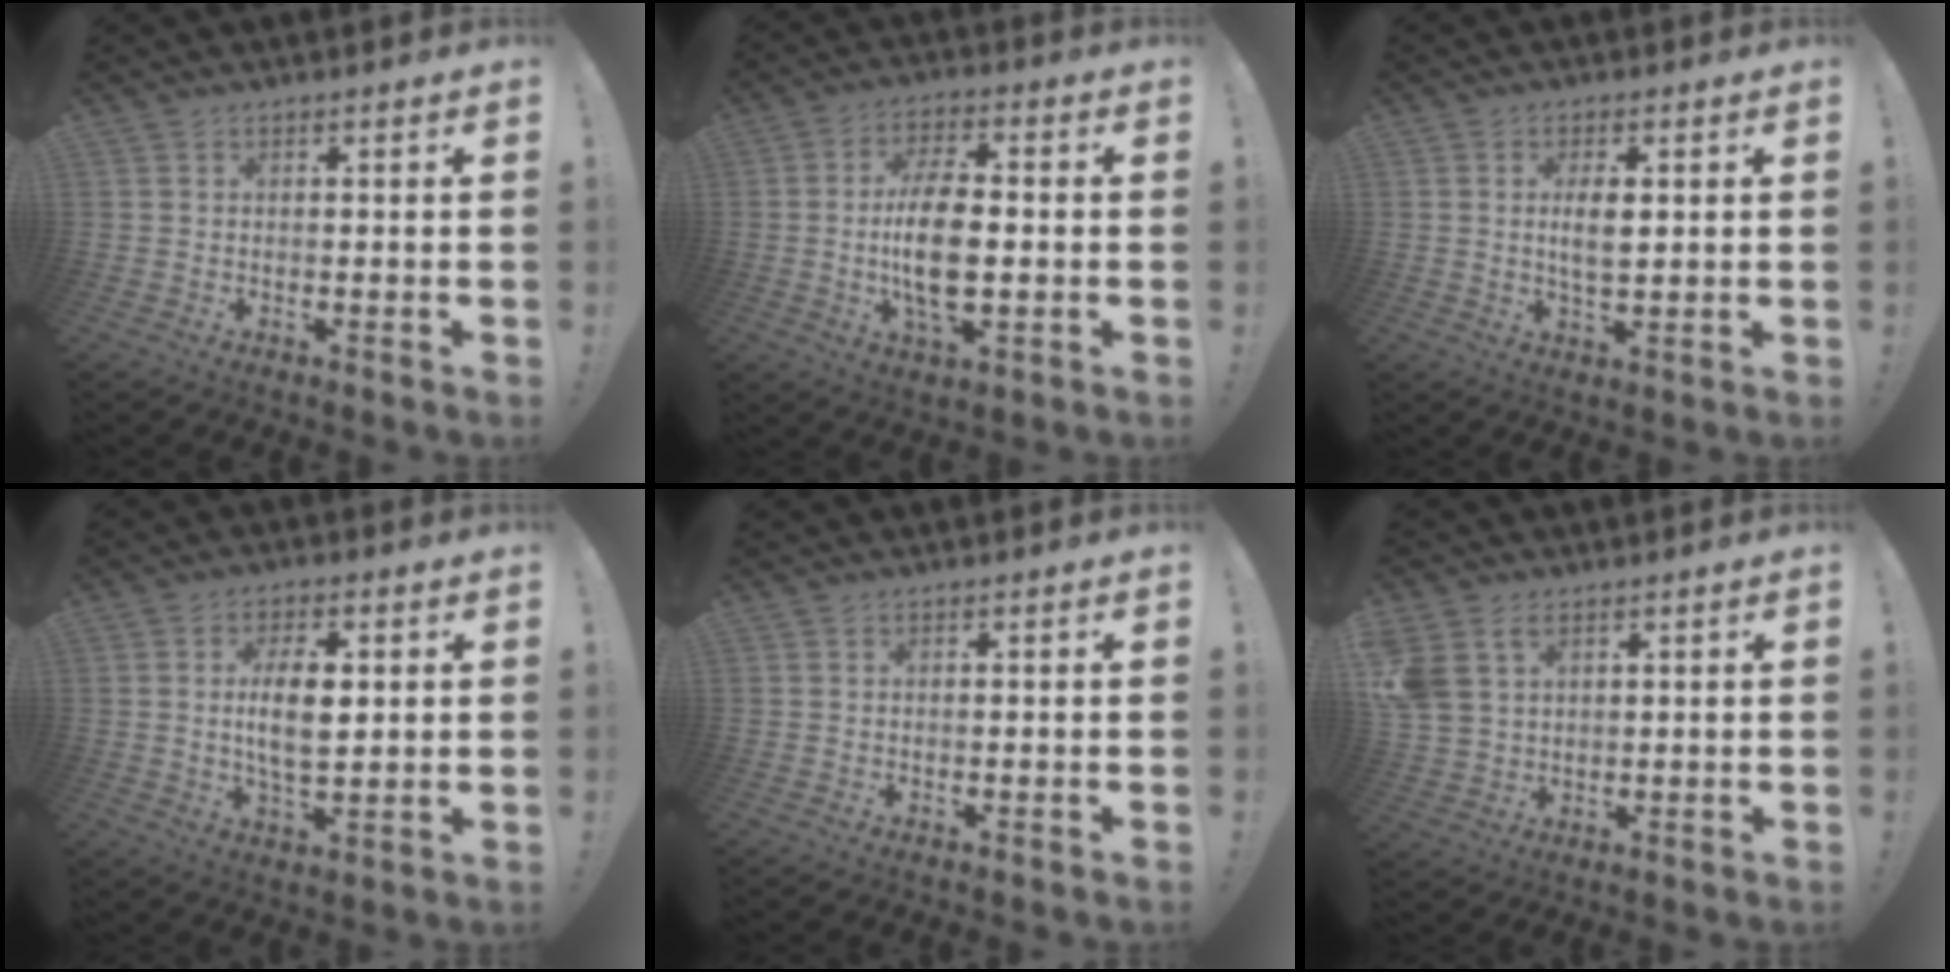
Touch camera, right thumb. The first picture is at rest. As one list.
[{"total": 13.6, "force": [-1.2, 6.4, 11.9], "torque": [-0.229, -0.004, -0.028]}, {"total": 5.4, "force": [0.8, 2.3, 4.8], "torque": [-0.083, -0.004, 0.008]}, {"total": 9.9, "force": [1.5, 4.6, 8.6], "torque": [-0.155, -0.007, 0.019]}, {"total": 0.0}, {"total": 6.7, "force": [3.2, 4.9, 3.3], "torque": [-0.075, -0.006, 0.064]}]